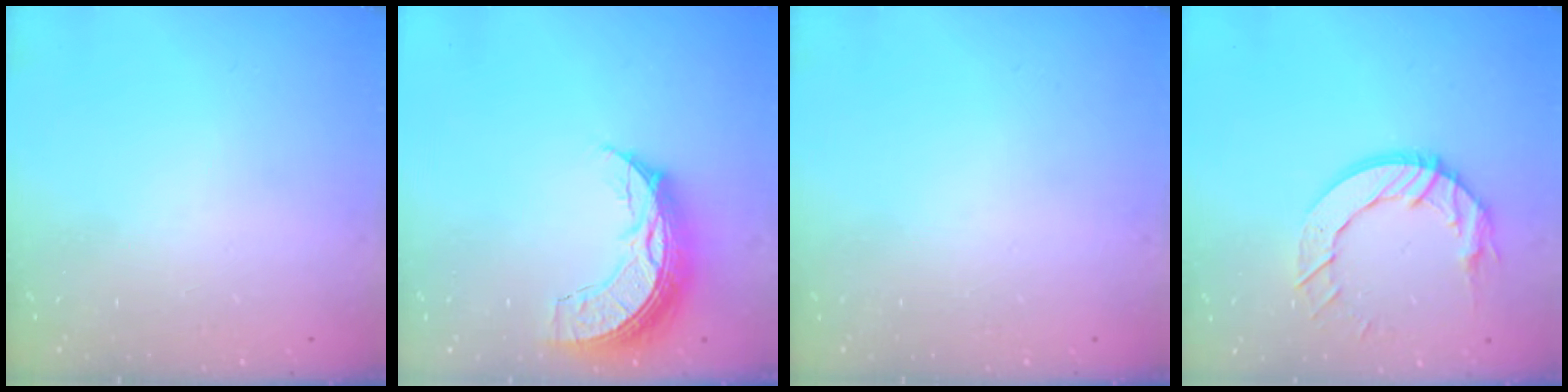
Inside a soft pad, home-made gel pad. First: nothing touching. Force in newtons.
{"total": 11.2, "press": 11.2, "slide": 0.9}
{"total": 0.0}
{"total": 11.6, "press": 11.6, "slide": 1.0}